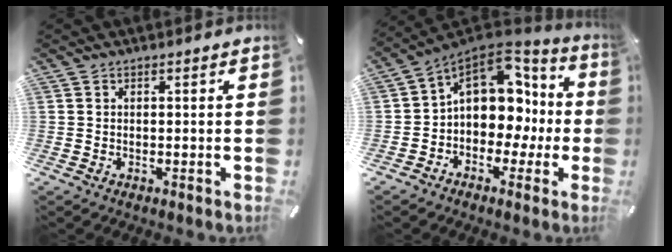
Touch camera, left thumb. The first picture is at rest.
{"total": 14.1, "force": [2.8, 11.0, 8.4], "torque": [-0.125, -0.023, 0.054]}